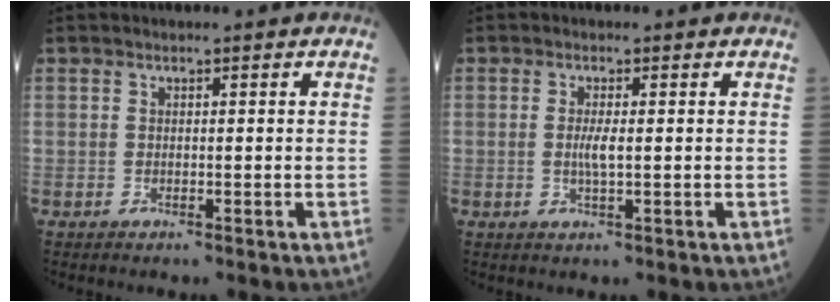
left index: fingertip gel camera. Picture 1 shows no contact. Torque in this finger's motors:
{"motor_torque": [0.27, 0.16, 0.07, 0.02]}